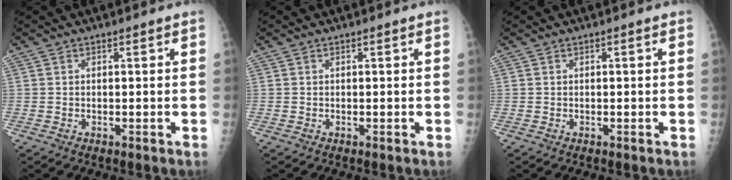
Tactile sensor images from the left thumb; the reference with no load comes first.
{"total": 0.0}
{"total": 0.0}